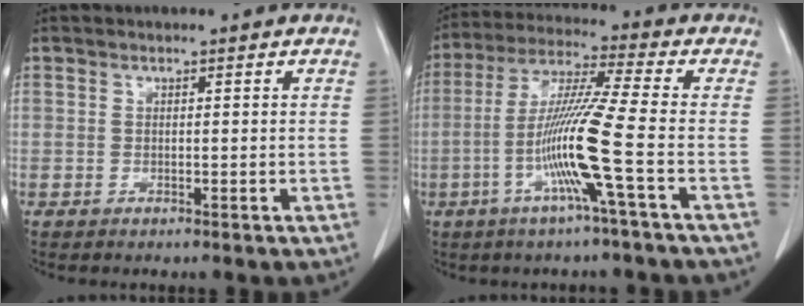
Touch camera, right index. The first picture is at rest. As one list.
[{"total": 12.0, "force": [-3.5, -1.9, 11.3], "torque": [-0.220, -0.005, -0.073]}]